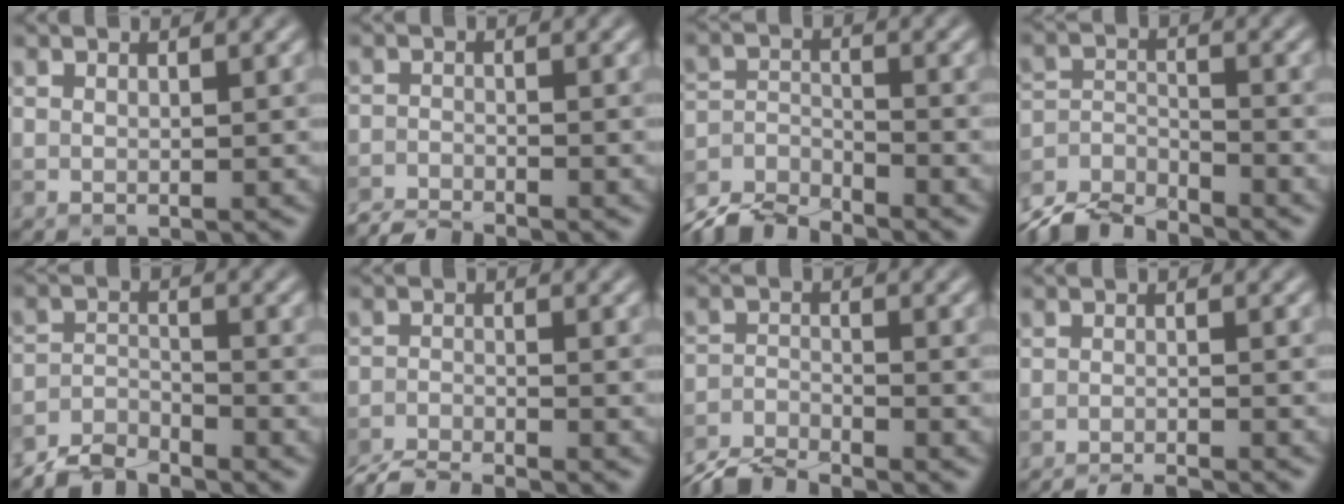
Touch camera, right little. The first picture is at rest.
{"total": 2.8, "force": [-2.7, 0.1, 0.5], "torque": [-0.013, -0.005, -0.060]}
{"total": 5.1, "force": [-4.9, 1.1, 1.3], "torque": [-0.024, -0.008, -0.103]}
{"total": 5.9, "force": [-5.6, 1.3, 1.5], "torque": [-0.028, -0.011, -0.114]}
{"total": 3.6, "force": [-3.5, 0.6, 0.7], "torque": [-0.014, -0.001, -0.077]}
{"total": 4.4, "force": [-4.2, 0.3, 1.2], "torque": [-0.029, -0.008, -0.084]}
{"total": 4.2, "force": [-4.0, 0.6, 1.1], "torque": [-0.022, -0.007, -0.087]}
{"total": 4.8, "force": [-4.5, 0.6, 1.6], "torque": [-0.024, -0.008, -0.067]}